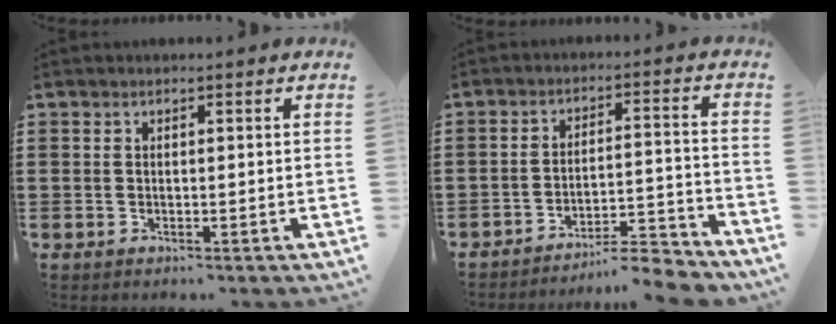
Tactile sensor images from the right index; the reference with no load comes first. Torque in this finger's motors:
{"motor_torque": [0.37, -0.25, -0.23, -0.04]}